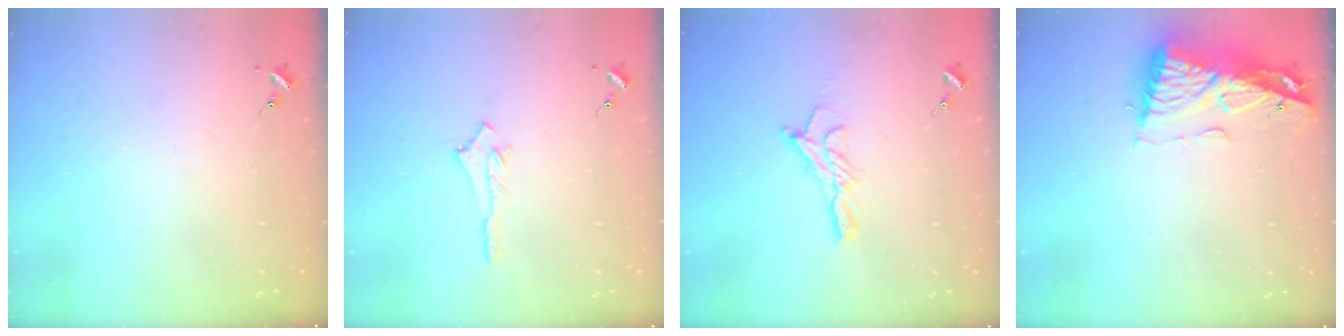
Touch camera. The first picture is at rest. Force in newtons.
{"total": 2.5, "press": 2.5, "slide": 0.4}
{"total": 9.9, "press": 9.9, "slide": 0.5}
{"total": 10.1, "press": 10.0, "slide": 1.1}